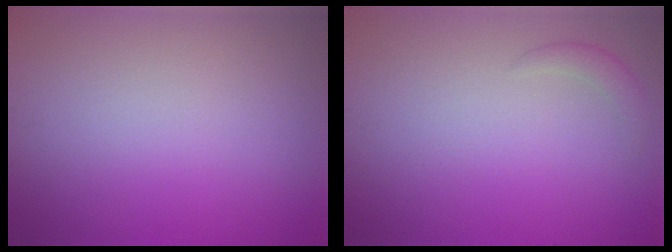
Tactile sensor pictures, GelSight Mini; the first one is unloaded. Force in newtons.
{"total": 1.1, "press": 1.1, "slide": 0.1}